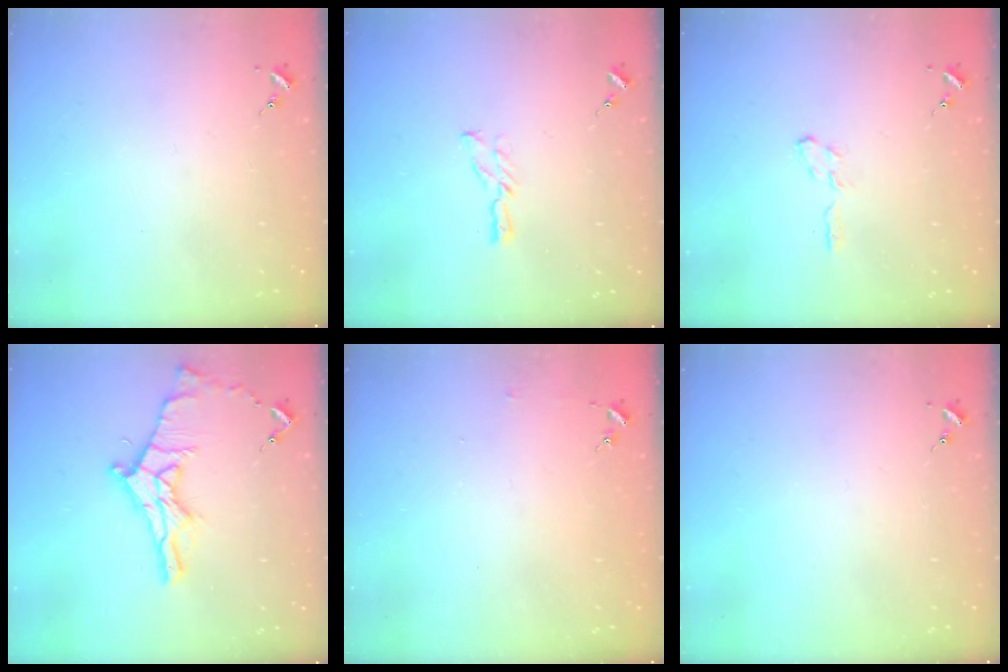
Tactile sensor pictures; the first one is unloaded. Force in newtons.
{"total": 6.2, "press": 6.2, "slide": 0.5}
{"total": 4.5, "press": 4.5, "slide": 0.5}
{"total": 13.4, "press": 13.4, "slide": 0.6}
{"total": 2.5, "press": 2.5, "slide": 0.2}
{"total": 0.0}